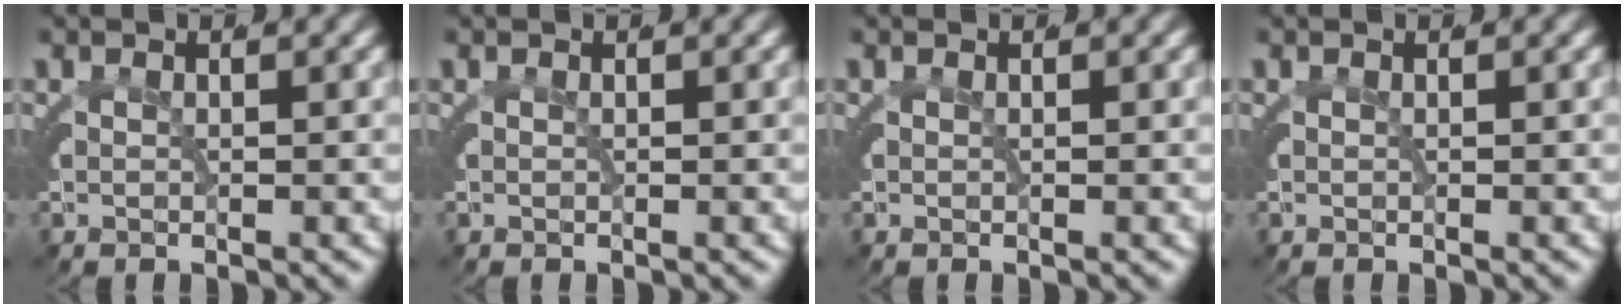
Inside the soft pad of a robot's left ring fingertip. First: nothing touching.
{"total": 0.0}
{"total": 0.0}
{"total": 0.0}